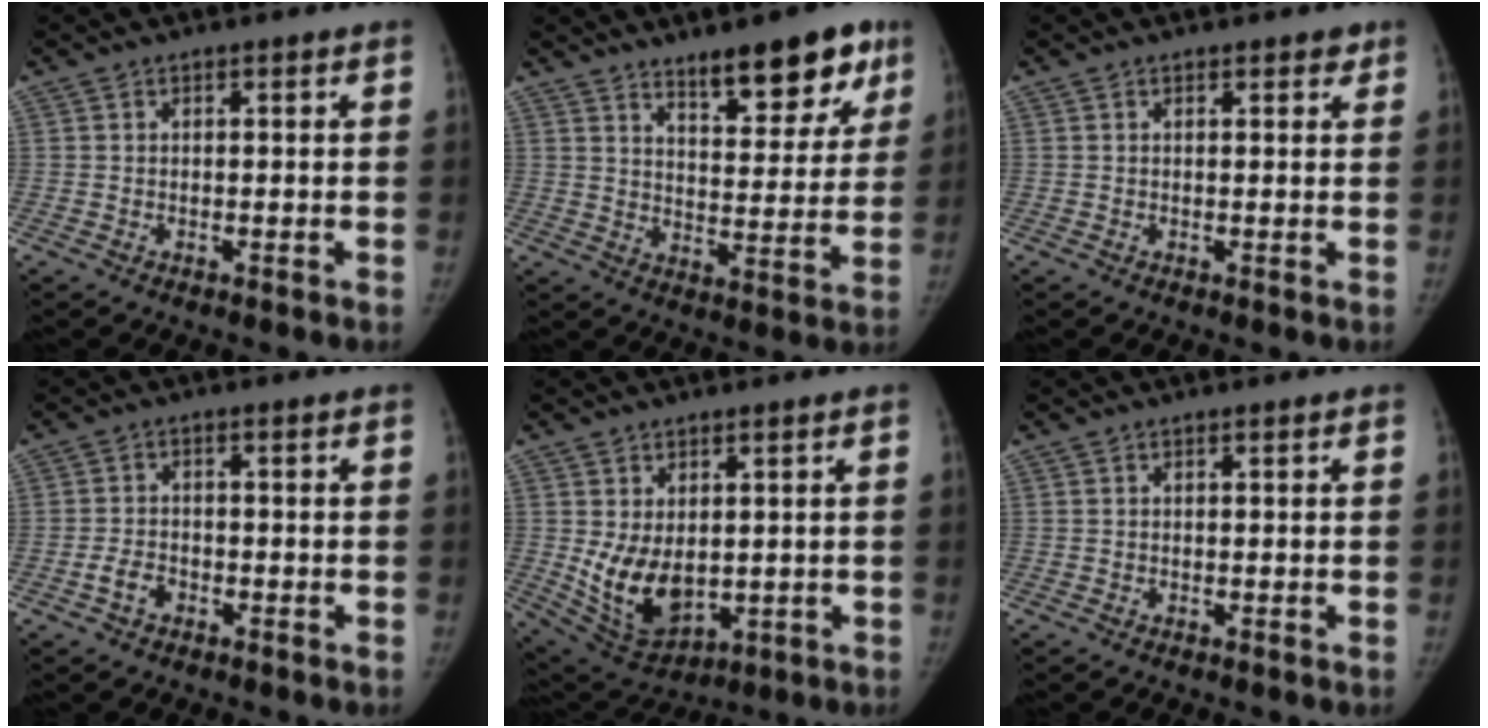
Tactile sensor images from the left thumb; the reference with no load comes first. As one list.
[{"total": 14.2, "force": [9.3, 5.2, 9.3], "torque": [-0.080, -0.050, 0.138]}, {"total": 1.5, "force": [1.0, 0.7, 0.8], "torque": [0.000, -0.003, 0.009]}, {"total": 3.1, "force": [-1.5, 2.1, 1.7], "torque": [-0.032, 0.013, -0.027]}, {"total": 10.8, "force": [0.1, 7.0, 8.3], "torque": [-0.127, -0.019, 0.029]}, {"total": 0.0}]